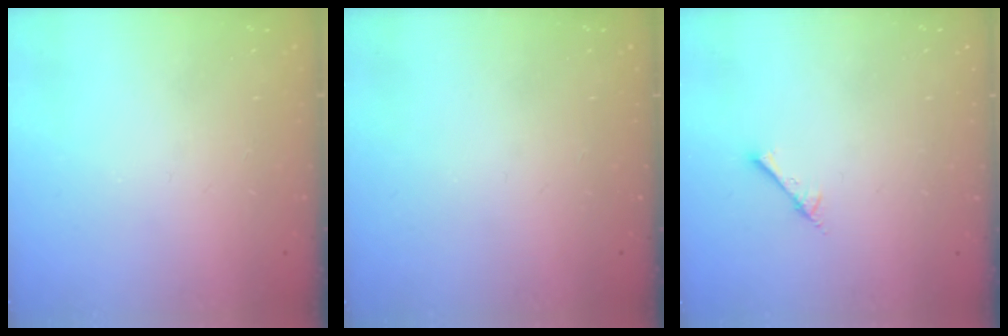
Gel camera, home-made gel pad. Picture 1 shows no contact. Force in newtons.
{"total": 0.0}
{"total": 3.1, "press": 3.1, "slide": 0.3}